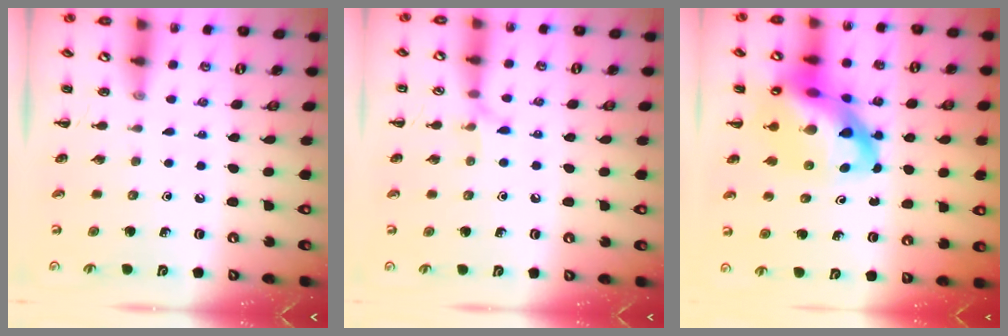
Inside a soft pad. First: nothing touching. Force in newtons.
{"total": 5.4, "press": 5.2, "slide": 1.6}
{"total": 18.7, "press": 18.0, "slide": 4.9}